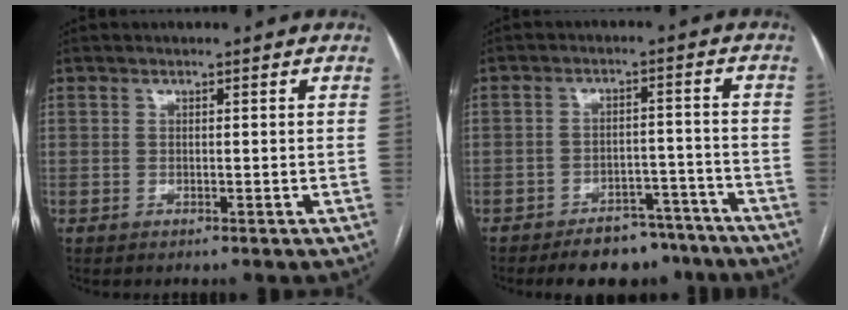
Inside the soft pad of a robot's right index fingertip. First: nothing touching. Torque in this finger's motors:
{"motor_torque": [0.57, -0.60, 0.29, 0.05]}